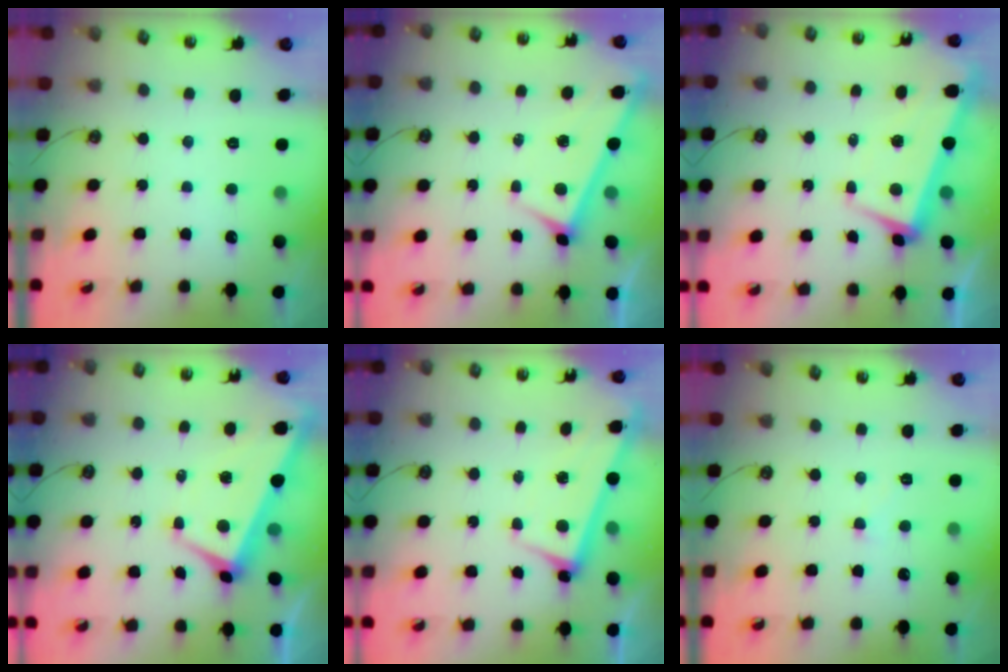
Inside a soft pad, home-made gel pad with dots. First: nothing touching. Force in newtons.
{"total": 3.7, "press": 3.7, "slide": 0.1}
{"total": 2.1, "press": 0.4, "slide": 2.0}
{"total": 0.8, "press": 0.2, "slide": 0.8}
{"total": 2.7, "press": 2.7, "slide": 0.4}
{"total": 2.2, "press": 2.2, "slide": 0.4}